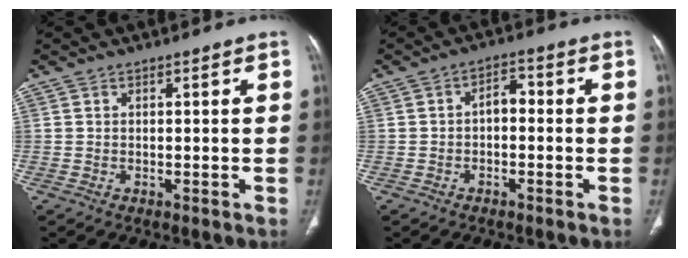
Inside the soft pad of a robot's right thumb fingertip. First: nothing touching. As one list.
[{"total": 3.5, "force": [-0.6, 2.1, 2.7], "torque": [-0.033, 0.021, -0.018]}]